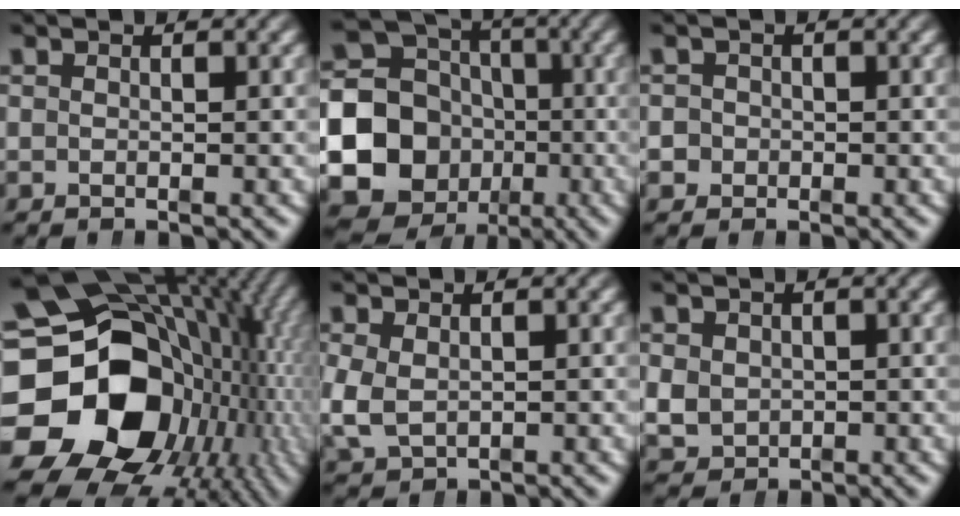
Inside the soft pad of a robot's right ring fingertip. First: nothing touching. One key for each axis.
{"total": 20.8, "fx": -4.0, "fy": 18.7, "fz": 8.3, "tx": -0.192, "ty": -0.069, "tz": -0.072}
{"total": 2.3, "fx": -0.8, "fy": 2.2, "fz": 0.1, "tx": -0.012, "ty": -0.009, "tz": -0.015}
{"total": 29.7, "fx": -1.1, "fy": 21.3, "fz": 20.6, "tx": -0.325, "ty": -0.062, "tz": -0.011}
{"total": 3.0, "fx": -0.2, "fy": 2.5, "fz": 1.6, "tx": -0.058, "ty": -0.023, "tz": 0.016}
{"total": 3.6, "fx": -0.4, "fy": 3.3, "fz": 1.4, "tx": -0.038, "ty": -0.023, "tz": 0.009}